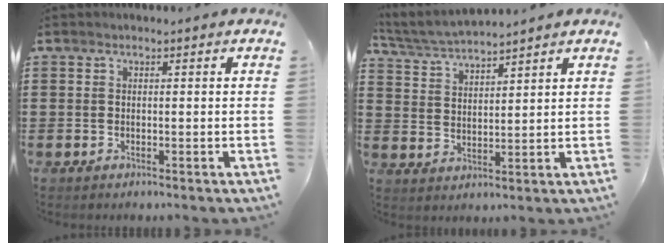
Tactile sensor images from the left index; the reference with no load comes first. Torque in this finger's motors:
{"motor_torque": [0.15, 0.19, 0.04, 0.07]}